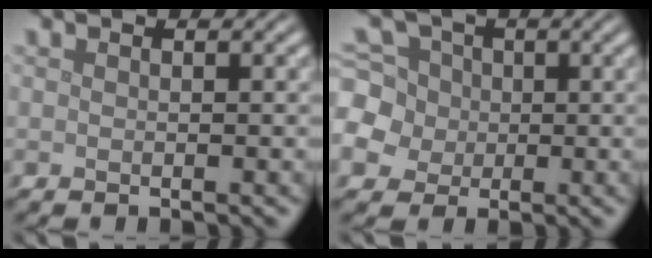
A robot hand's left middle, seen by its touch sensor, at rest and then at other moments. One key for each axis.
{"total": 9.0, "fx": -0.1, "fy": 8.3, "fz": 3.6, "tx": -0.092, "ty": 0.020, "tz": -0.036}